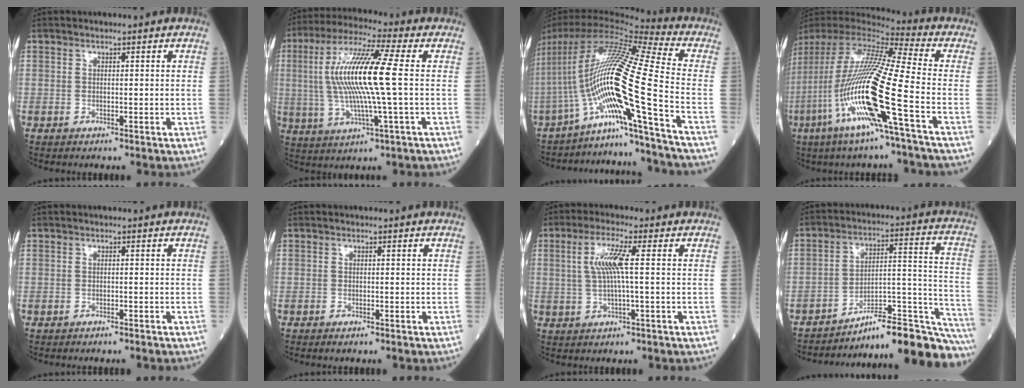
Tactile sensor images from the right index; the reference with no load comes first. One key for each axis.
{"total": 14.6, "fx": 0.9, "fy": 0.4, "fz": 14.6, "tx": -0.299, "ty": 0.011, "tz": 0.012}
{"total": 21.0, "fx": -9.5, "fy": -2.5, "fz": 18.6, "tx": -0.384, "ty": 0.006, "tz": -0.177}
{"total": 22.4, "fx": -7.0, "fy": 0.4, "fz": 21.3, "tx": -0.470, "ty": -0.039, "tz": -0.148}
{"total": 2.1, "fx": -2.0, "fy": 0.2, "fz": 0.7, "tx": -0.014, "ty": -0.002, "tz": -0.024}
{"total": 0.7, "fx": -0.6, "fy": 0.1, "fz": 0.4, "tx": -0.011, "ty": -0.002, "tz": -0.009}
{"total": 5.5, "fx": 0.7, "fy": -0.1, "fz": 5.5, "tx": -0.119, "ty": 0.009, "tz": 0.014}
{"total": 21.7, "fx": -20.2, "fy": 1.6, "fz": 7.8, "tx": -0.040, "ty": 0.045, "tz": -0.284}